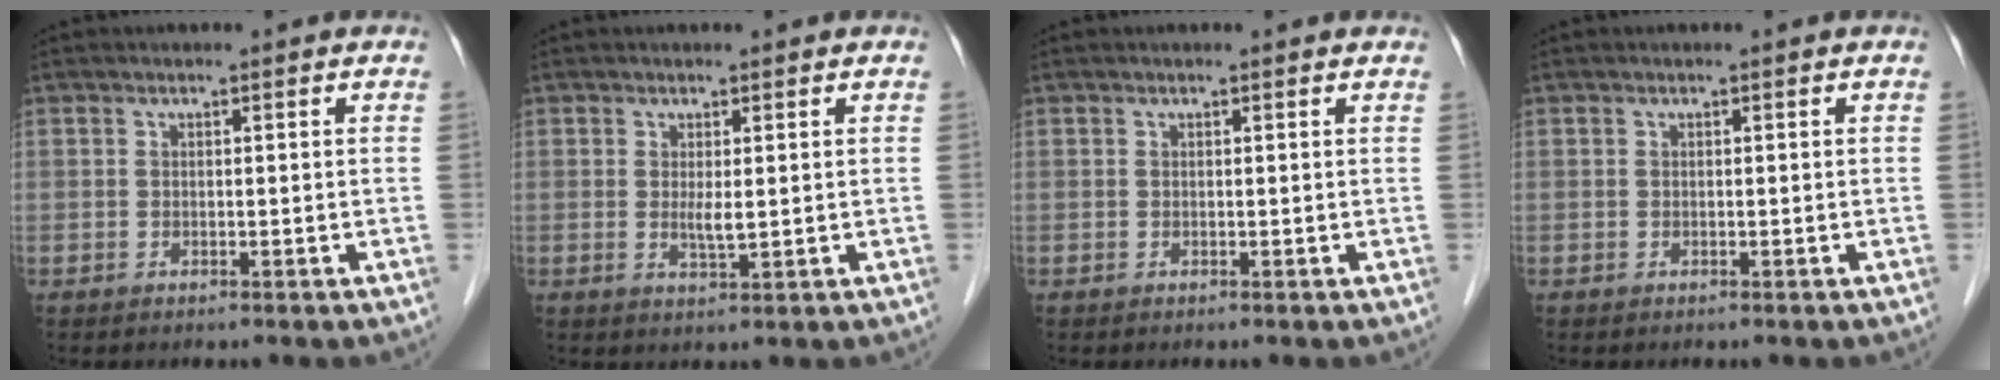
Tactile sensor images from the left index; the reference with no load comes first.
{"total": 2.1, "force": [0.4, 0.3, 2.0], "torque": [-0.042, -0.005, 0.011]}
{"total": 1.4, "force": [1.4, 0.2, 0.3], "torque": [-0.013, 0.006, 0.011]}
{"total": 0.0}